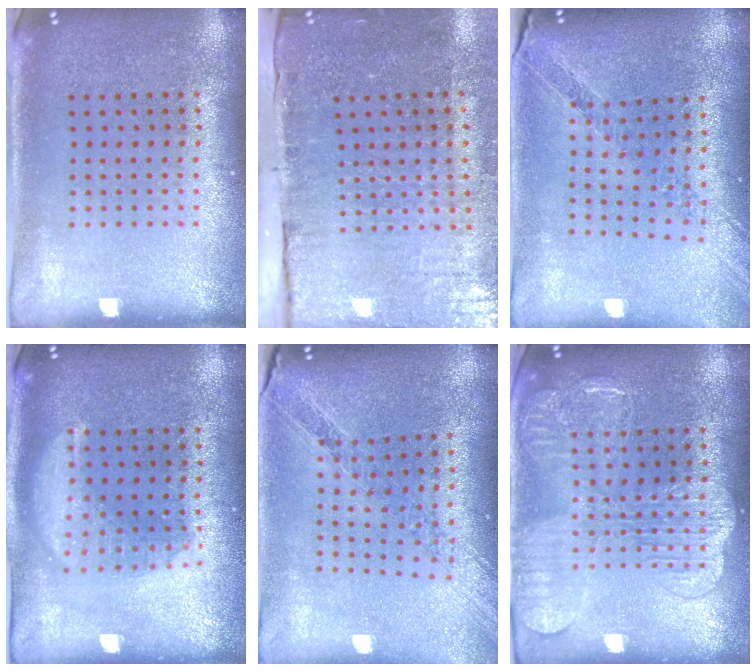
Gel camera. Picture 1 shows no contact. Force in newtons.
{"total": 4.3, "press": 3.7, "slide": 2.2}
{"total": 1.1, "press": 1.0, "slide": 0.1}
{"total": 1.8, "press": 1.8, "slide": 0.2}
{"total": 1.0, "press": 1.0, "slide": 0.2}
{"total": 2.6, "press": 2.6, "slide": 0.3}